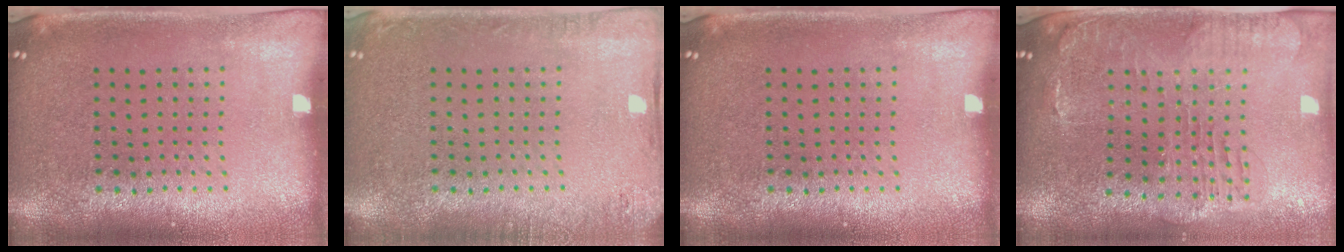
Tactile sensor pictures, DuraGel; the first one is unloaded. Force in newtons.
{"total": 1.5, "press": 1.5, "slide": 0.2}
{"total": 0.0}
{"total": 1.5, "press": 1.4, "slide": 0.4}